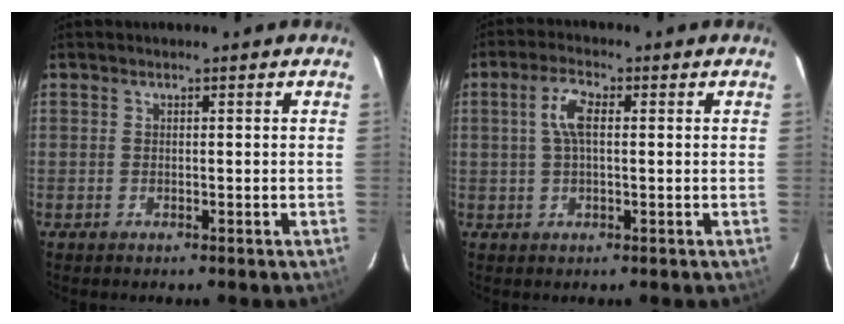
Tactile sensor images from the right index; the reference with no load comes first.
{"total": 4.7, "force": [0.8, 1.8, 4.2], "torque": [-0.085, 0.011, 0.015]}